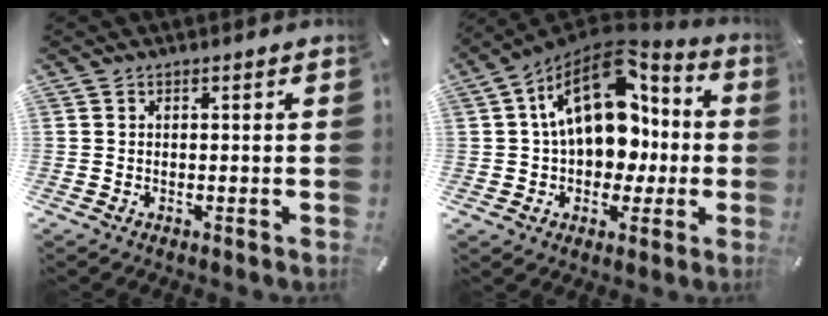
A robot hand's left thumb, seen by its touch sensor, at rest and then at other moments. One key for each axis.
{"total": 20.2, "fx": 4.8, "fy": 13.8, "fz": 14.0, "tx": -0.228, "ty": -0.034, "tz": 0.083}